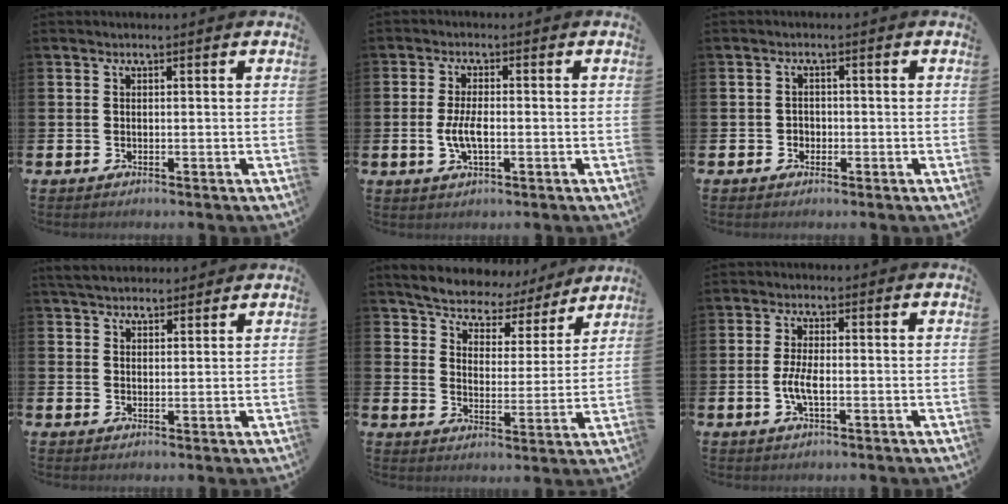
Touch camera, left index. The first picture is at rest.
{"total": 3.9, "force": [-0.5, 1.5, 3.5], "torque": [-0.068, -0.001, -0.012]}
{"total": 1.4, "force": [-0.5, 1.3, 0.3], "torque": [-0.007, 0.003, -0.014]}
{"total": 4.2, "force": [4.0, 1.2, 0.8], "torque": [-0.026, -0.011, 0.075]}
{"total": 6.6, "force": [6.3, 1.7, 0.8], "torque": [-0.048, -0.052, 0.108]}
{"total": 3.5, "force": [-0.7, 1.2, 3.2], "torque": [-0.062, -0.002, -0.016]}